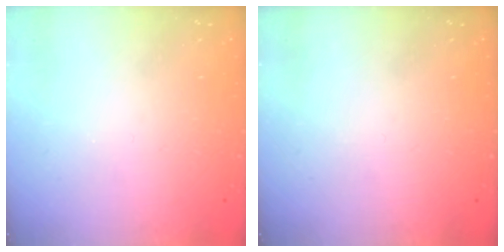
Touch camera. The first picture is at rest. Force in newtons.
{"total": 0.0}